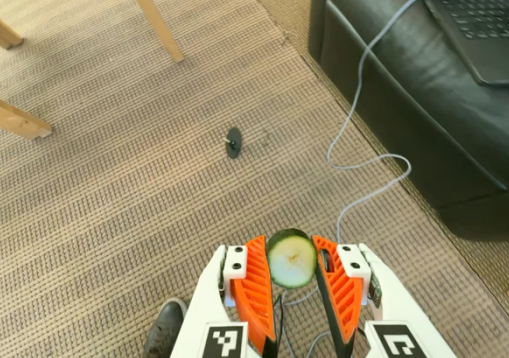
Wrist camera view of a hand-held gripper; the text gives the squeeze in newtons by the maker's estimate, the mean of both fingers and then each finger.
{"total": 10.0, "left": 9.8, "right": 10.2}